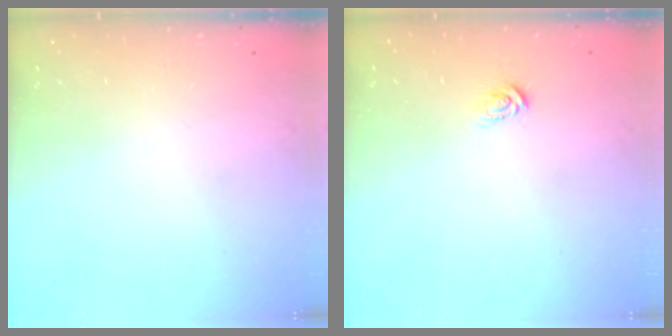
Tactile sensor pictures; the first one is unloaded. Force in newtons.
{"total": 2.9, "press": 2.9, "slide": 0.2}